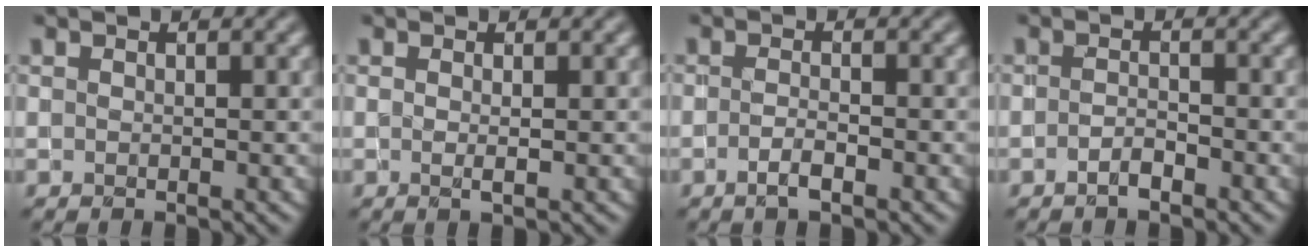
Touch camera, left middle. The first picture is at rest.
{"total": 0.9, "force": [0.0, 0.2, 0.9], "torque": [-0.018, -0.003, 0.000]}
{"total": 1.8, "force": [-0.9, 0.4, 1.5], "torque": [-0.027, -0.001, -0.019]}
{"total": 1.3, "force": [-0.9, 0.3, 0.8], "torque": [-0.017, 0.001, -0.019]}